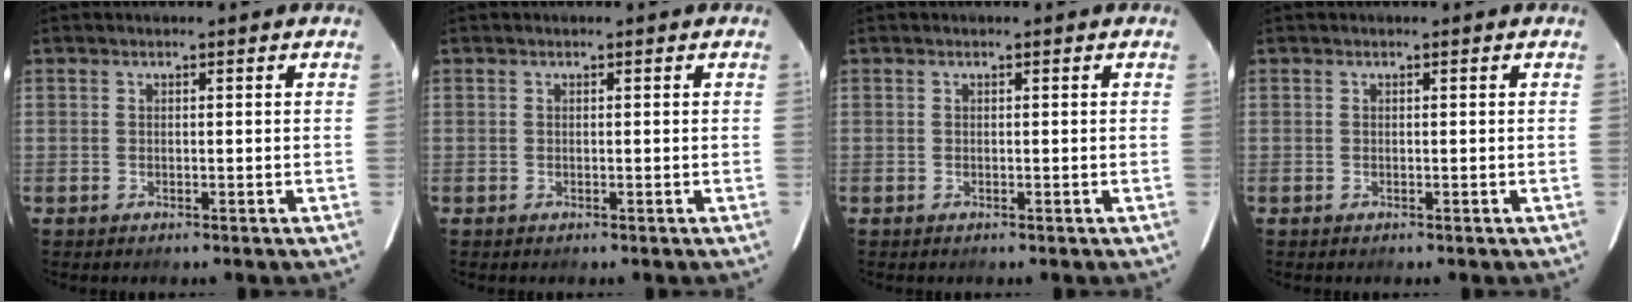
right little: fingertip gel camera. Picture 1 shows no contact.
{"total": 0.0}
{"total": 0.0}
{"total": 0.0}